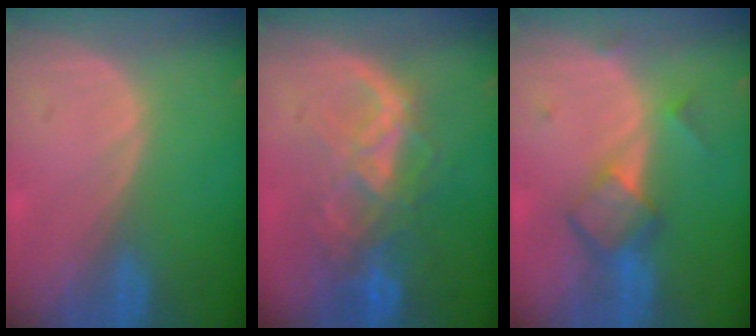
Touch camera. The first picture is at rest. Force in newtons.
{"total": 8.8, "press": 7.5, "slide": 4.7}
{"total": 5.9, "press": 5.0, "slide": 3.2}